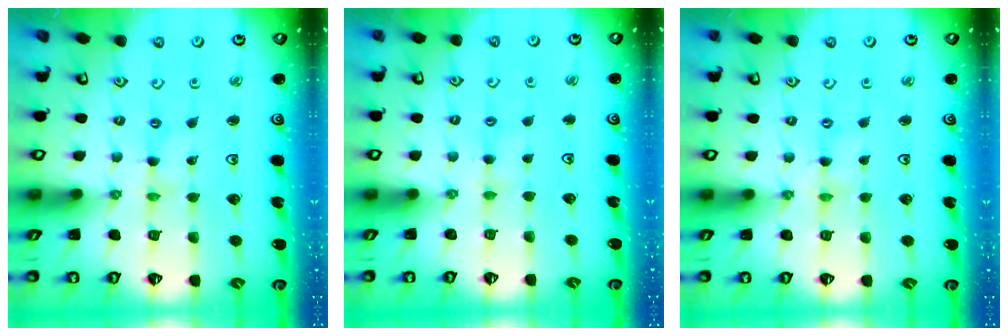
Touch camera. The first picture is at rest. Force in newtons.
{"total": 2.6, "press": 2.6, "slide": 0.4}
{"total": 0.8, "press": 0.8, "slide": 0.1}